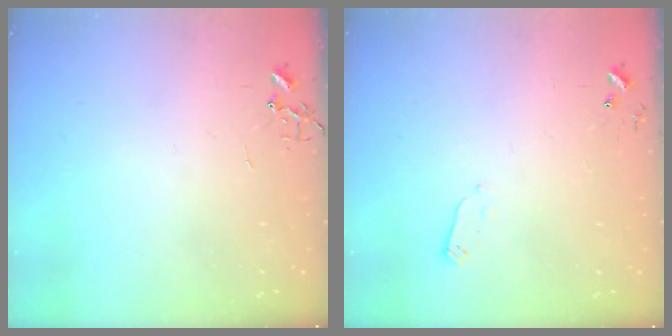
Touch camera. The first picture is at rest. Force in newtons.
{"total": 2.4, "press": 2.4, "slide": 0.4}